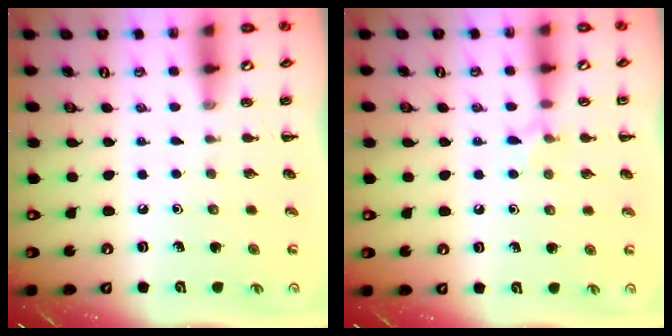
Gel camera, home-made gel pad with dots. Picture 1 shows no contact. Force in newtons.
{"total": 5.8, "press": 5.5, "slide": 2.0}